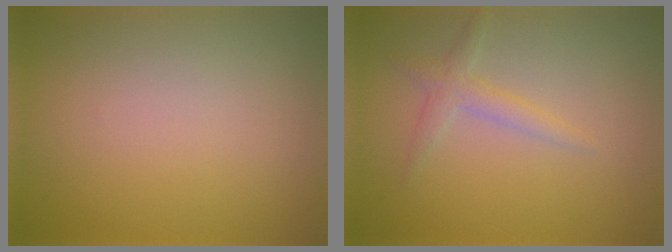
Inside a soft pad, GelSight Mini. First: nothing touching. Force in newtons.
{"total": 1.8, "press": 1.8, "slide": 0.1}